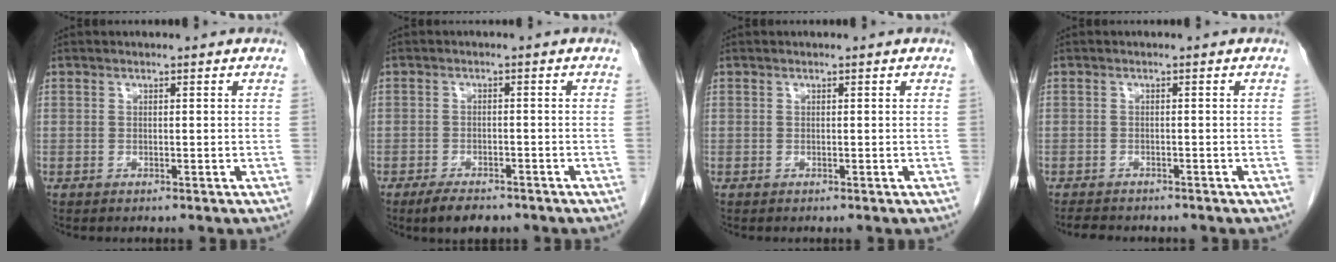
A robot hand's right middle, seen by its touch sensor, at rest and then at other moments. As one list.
[{"total": 4.4, "force": [-3.4, 1.6, 2.3], "torque": [-0.045, -0.006, -0.051]}, {"total": 0.0}, {"total": 4.1, "force": [-3.7, 1.2, 1.5], "torque": [-0.032, -0.009, -0.051]}]